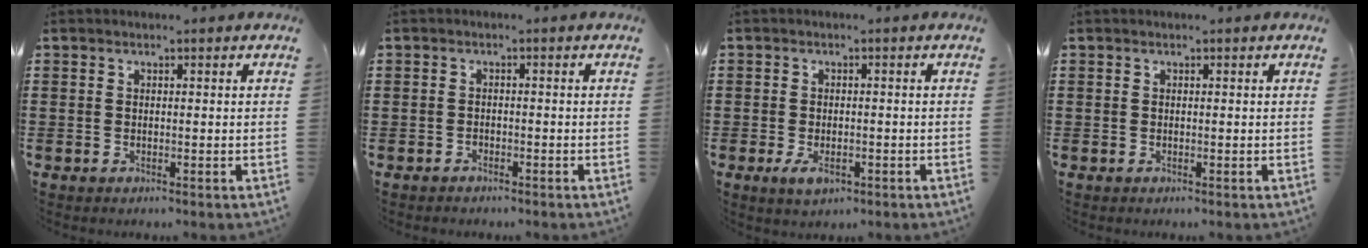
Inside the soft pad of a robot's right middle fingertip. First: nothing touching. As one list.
[{"total": 1.2, "force": [-1.1, 0.5, -0.1], "torque": [0.000, 0.005, -0.026]}, {"total": 2.7, "force": [-1.2, 1.4, 1.9], "torque": [-0.047, -0.006, -0.026]}, {"total": 0.0}]